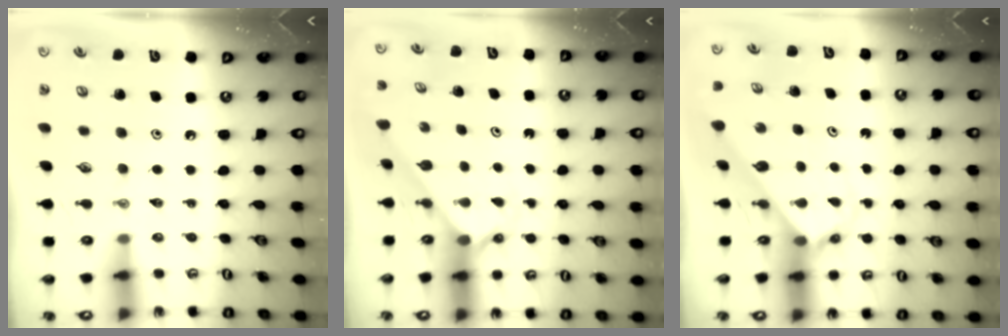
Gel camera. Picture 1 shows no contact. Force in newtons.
{"total": 2.1, "press": 2.1, "slide": 0.2}
{"total": 2.9, "press": 2.9, "slide": 0.2}